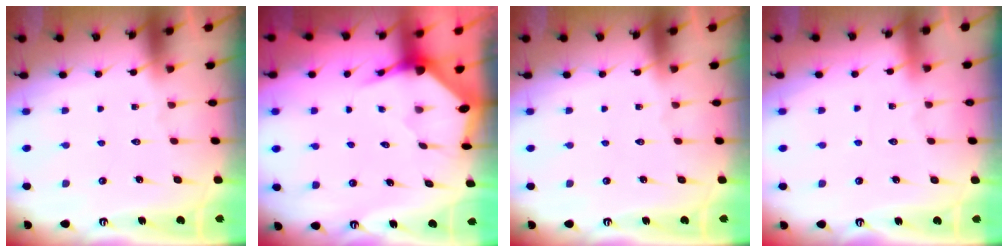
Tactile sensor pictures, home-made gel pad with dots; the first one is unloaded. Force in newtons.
{"total": 3.5, "press": 3.5, "slide": 0.4}
{"total": 0.0}
{"total": 2.1, "press": 2.1, "slide": 0.2}